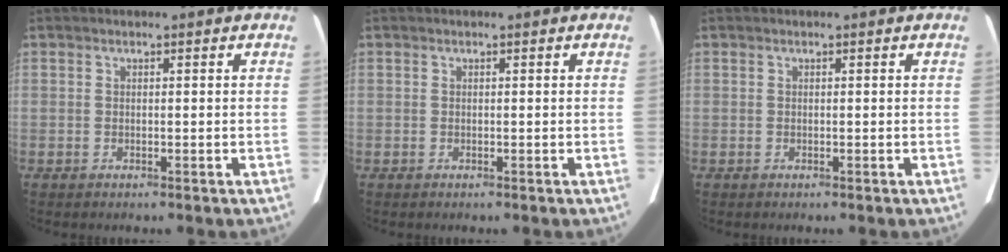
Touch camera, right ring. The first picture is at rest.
{"total": 0.0}
{"total": 0.0}